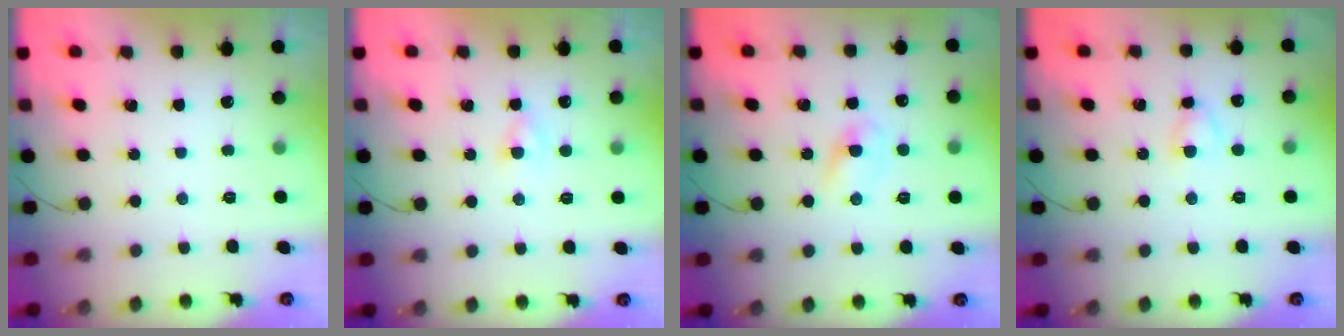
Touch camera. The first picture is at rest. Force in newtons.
{"total": 1.9, "press": 1.7, "slide": 0.9}
{"total": 2.9, "press": 2.6, "slide": 1.3}
{"total": 3.1, "press": 3.0, "slide": 0.7}